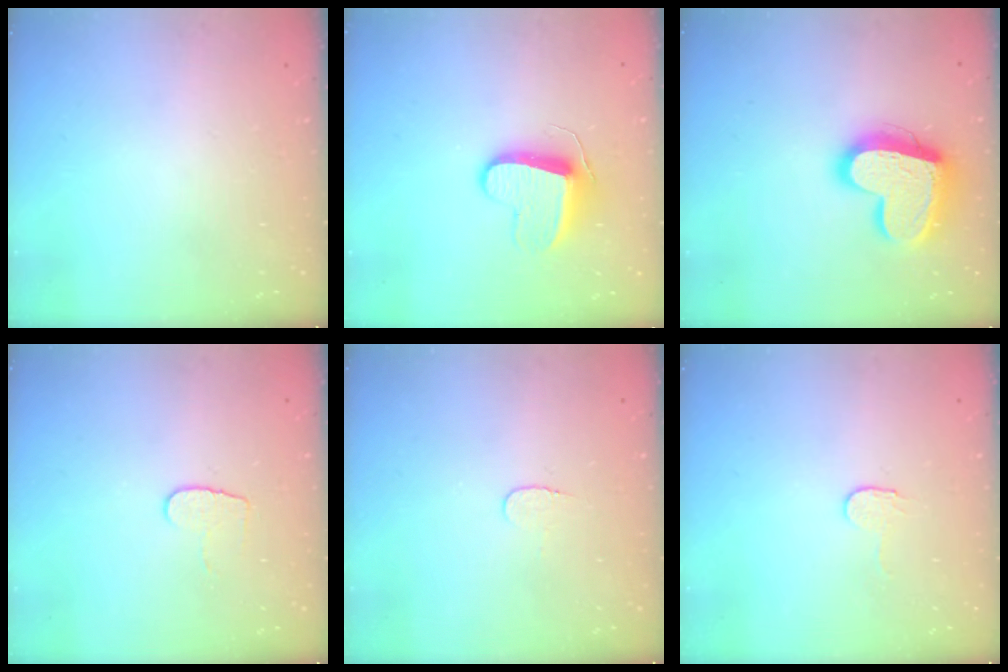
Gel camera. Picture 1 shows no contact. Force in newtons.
{"total": 9.7, "press": 9.7, "slide": 0.3}
{"total": 18.7, "press": 18.6, "slide": 1.6}
{"total": 6.6, "press": 6.6, "slide": 0.6}
{"total": 3.7, "press": 3.7, "slide": 0.3}
{"total": 2.9, "press": 2.9, "slide": 0.3}